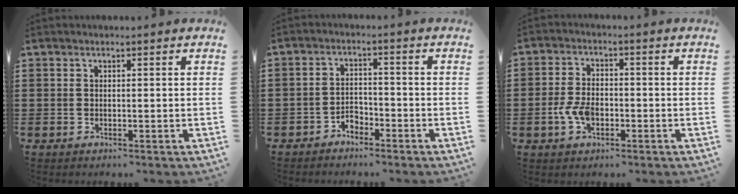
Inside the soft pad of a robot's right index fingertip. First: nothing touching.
{"total": 2.6, "force": [-2.3, 1.0, 0.3], "torque": [-0.013, 0.003, -0.050]}
{"total": 4.5, "force": [-1.4, 2.7, 3.2], "torque": [-0.080, -0.002, -0.029]}